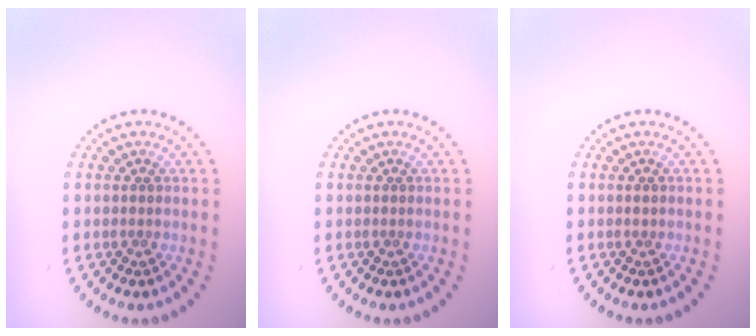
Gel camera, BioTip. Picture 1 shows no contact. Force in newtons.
{"total": 0.0}
{"total": 0.6, "press": 0.6, "slide": 0.1}